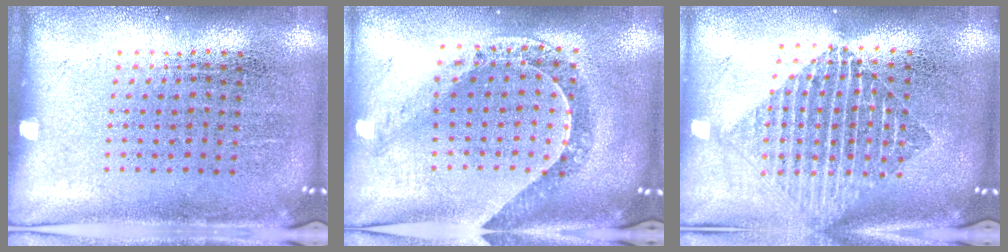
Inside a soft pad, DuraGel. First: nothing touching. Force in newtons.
{"total": 0.7, "press": 0.7, "slide": 0.1}
{"total": 1.9, "press": 1.6, "slide": 1.1}